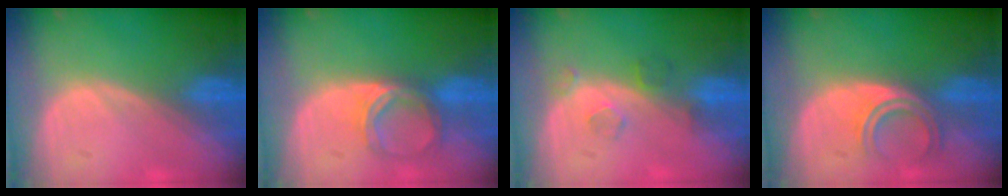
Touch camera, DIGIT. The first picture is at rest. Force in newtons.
{"total": 5.1, "press": 4.5, "slide": 2.3}
{"total": 3.3, "press": 2.8, "slide": 1.7}
{"total": 4.8, "press": 4.0, "slide": 2.6}